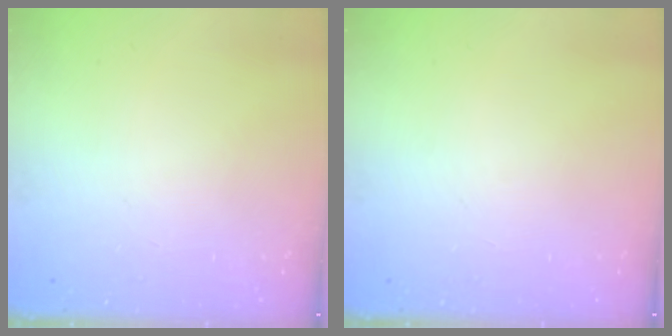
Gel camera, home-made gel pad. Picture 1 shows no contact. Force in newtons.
{"total": 0.0}